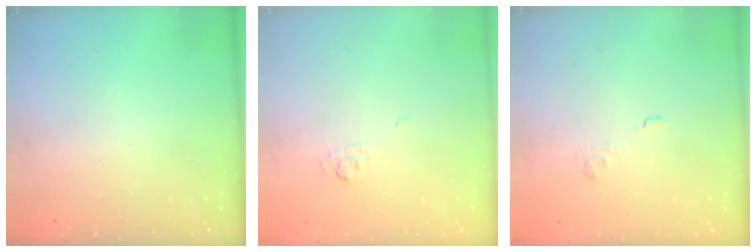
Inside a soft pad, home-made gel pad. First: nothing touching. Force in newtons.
{"total": 3.4, "press": 3.1, "slide": 1.5}
{"total": 2.3, "press": 1.8, "slide": 1.3}